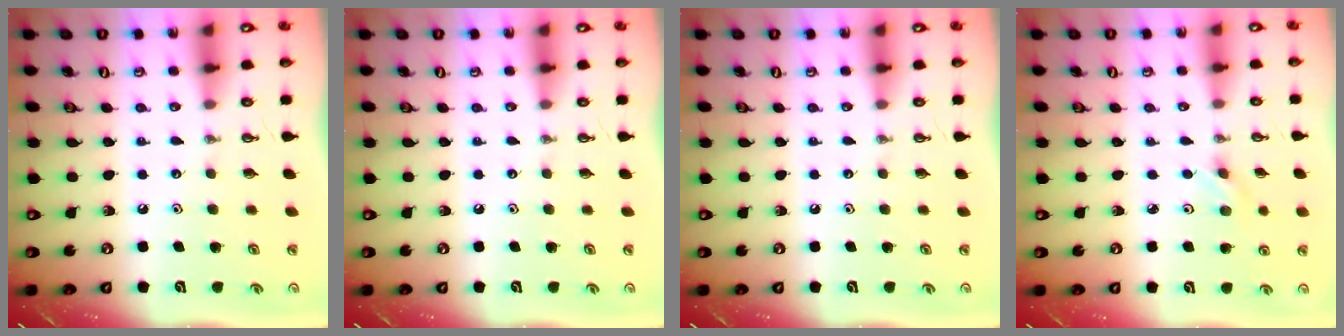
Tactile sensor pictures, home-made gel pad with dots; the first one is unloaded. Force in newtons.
{"total": 0.0}
{"total": 0.0}
{"total": 2.9, "press": 2.6, "slide": 1.4}